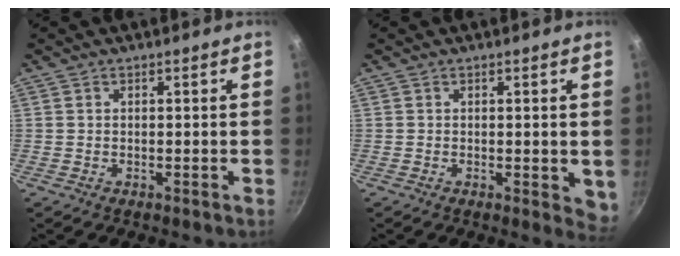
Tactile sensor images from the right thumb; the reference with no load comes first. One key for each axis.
{"total": 4.1, "fx": -0.1, "fy": 1.8, "fz": 3.6, "tx": -0.038, "ty": -0.011, "tz": 0.000}